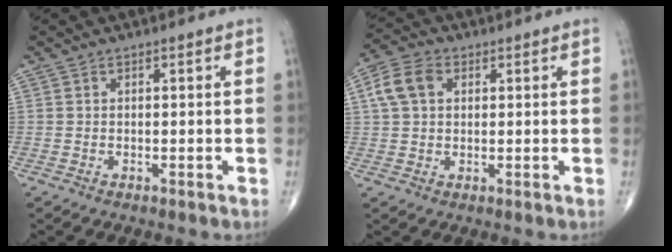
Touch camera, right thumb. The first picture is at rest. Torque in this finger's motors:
{"motor_torque": [0.06, 0.06, 0.34, 0.24, 0.05]}